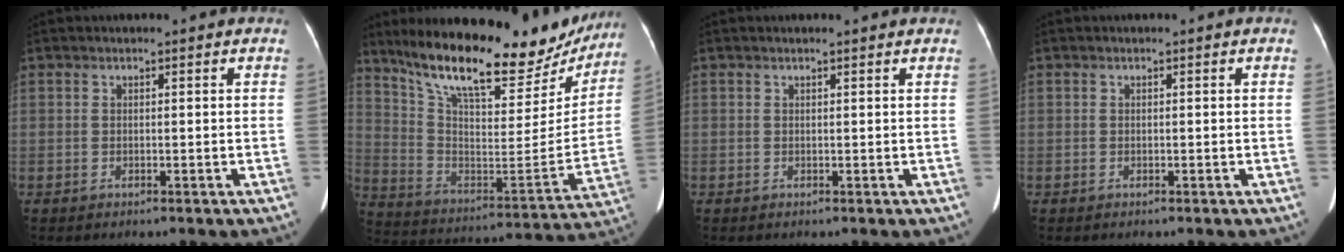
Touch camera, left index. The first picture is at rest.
{"total": 27.4, "force": [22.1, 8.0, 14.0], "torque": [-0.228, -0.013, 0.328]}
{"total": 1.5, "force": [1.4, 0.4, 0.4], "torque": [-0.011, 0.019, 0.015]}
{"total": 0.0}